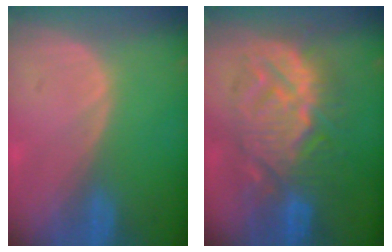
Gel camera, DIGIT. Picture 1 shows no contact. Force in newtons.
{"total": 11.0, "press": 10.9, "slide": 0.8}